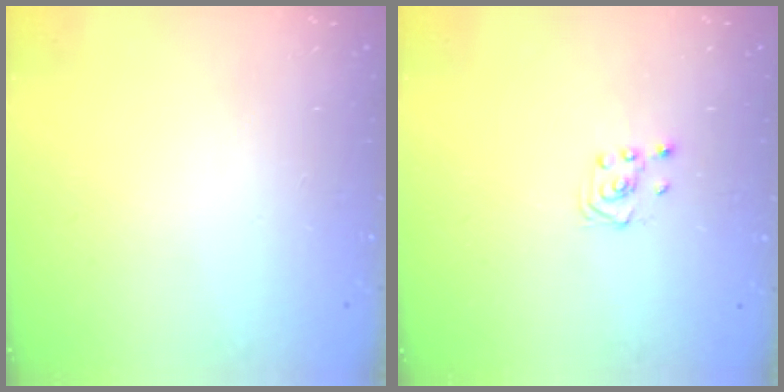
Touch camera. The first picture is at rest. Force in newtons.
{"total": 1.9, "press": 1.8, "slide": 0.6}